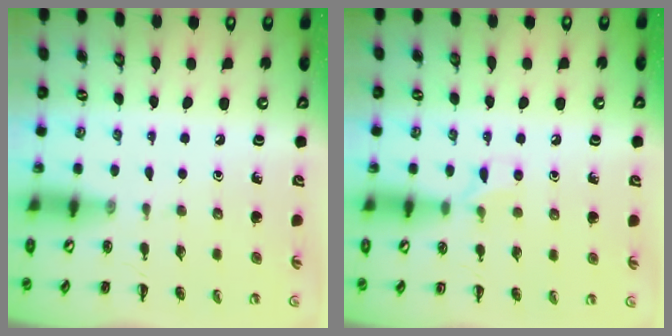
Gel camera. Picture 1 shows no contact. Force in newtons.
{"total": 5.0, "press": 4.7, "slide": 1.6}